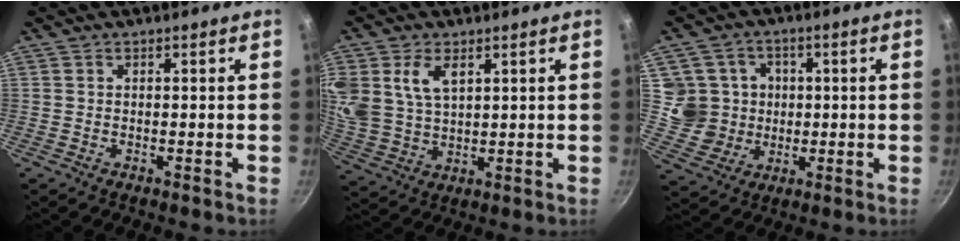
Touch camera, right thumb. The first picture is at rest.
{"total": 11.0, "force": [4.5, 7.1, 7.1], "torque": [-0.143, -0.013, 0.096]}
{"total": 9.6, "force": [0.7, 9.3, 2.0], "torque": [0.003, 0.002, 0.015]}